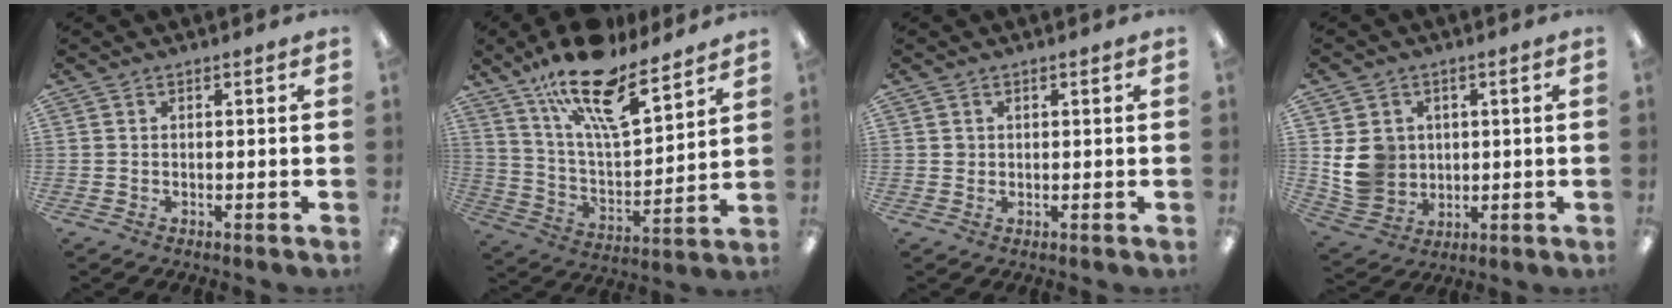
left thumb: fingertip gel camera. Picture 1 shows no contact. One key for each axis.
{"total": 20.4, "fx": 14.1, "fy": 7.2, "fz": 12.9, "tx": -0.216, "ty": -0.084, "tz": 0.241}
{"total": 1.1, "fx": 0.5, "fy": 1.0, "fz": 0.1, "tx": -0.002, "ty": 0.003, "tz": 0.009}
{"total": 9.0, "fx": 1.5, "fy": 8.3, "fz": 3.1, "tx": -0.076, "ty": 0.001, "tz": 0.038}